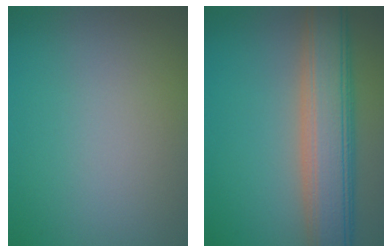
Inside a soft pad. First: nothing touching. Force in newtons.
{"total": 7.9, "press": 7.9, "slide": 0.4}